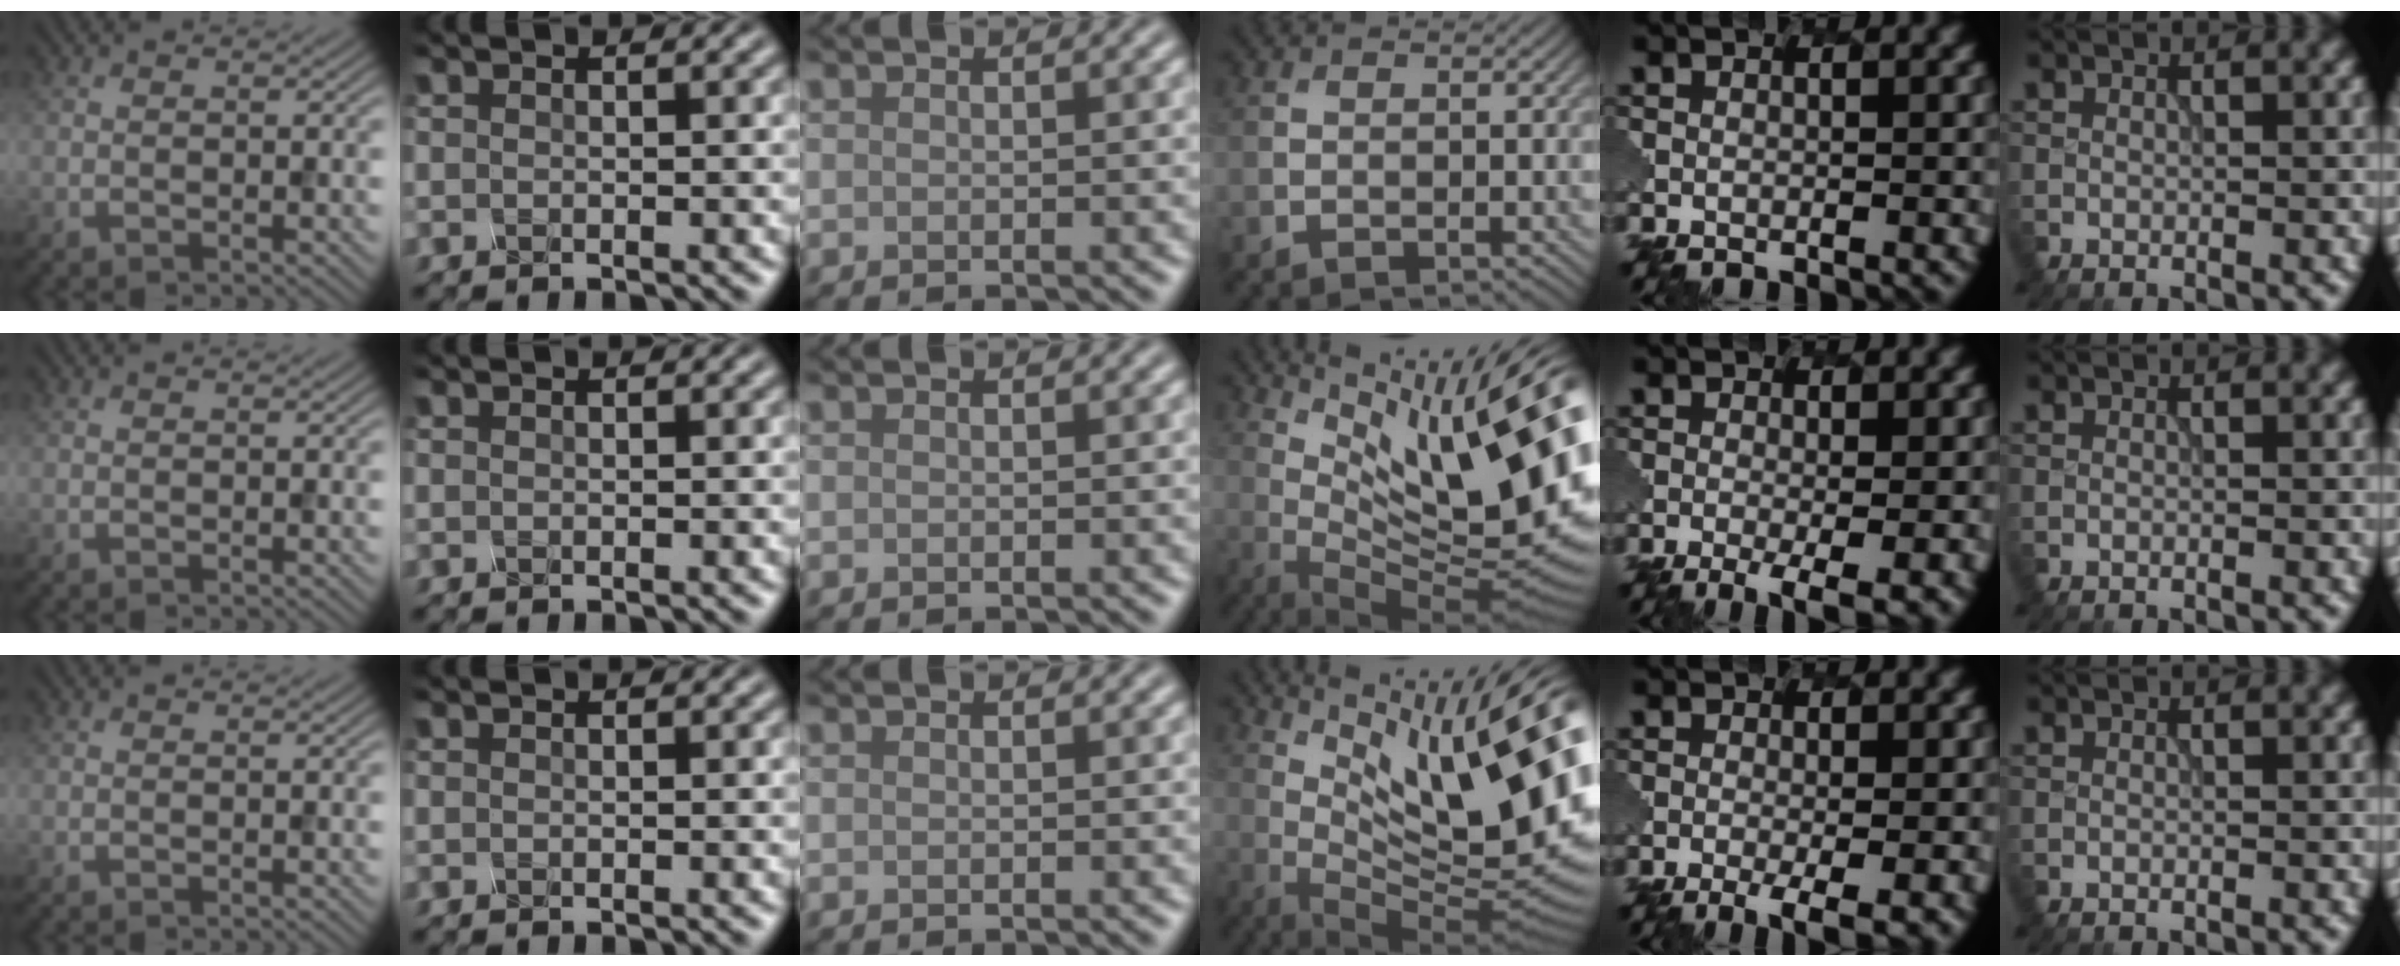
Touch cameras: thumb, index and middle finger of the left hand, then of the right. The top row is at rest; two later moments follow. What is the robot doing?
{"motion": "shake", "object": "salt shaker"}